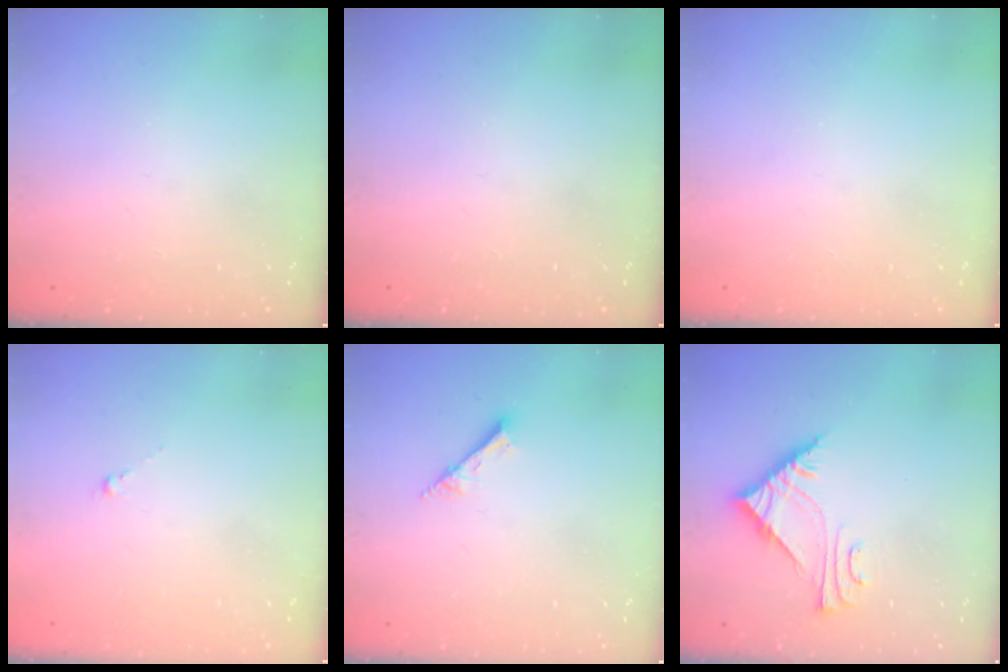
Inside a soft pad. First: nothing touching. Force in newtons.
{"total": 0.0}
{"total": 0.0}
{"total": 0.0}
{"total": 2.0, "press": 2.0, "slide": 0.1}
{"total": 7.3, "press": 7.3, "slide": 0.5}